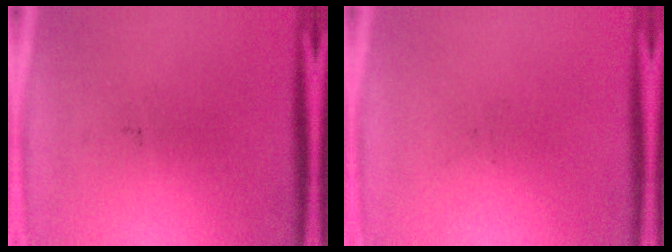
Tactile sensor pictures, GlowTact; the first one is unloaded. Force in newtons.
{"total": 0.0}